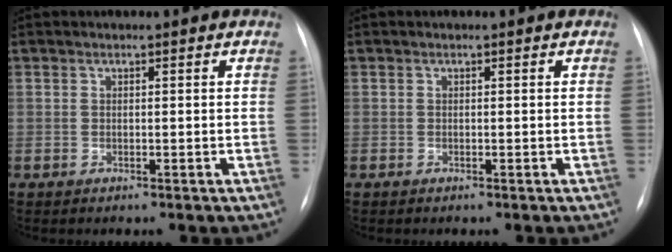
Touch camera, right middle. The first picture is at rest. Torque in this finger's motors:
{"motor_torque": [0.42, 0.07, 0.11, 0.01]}